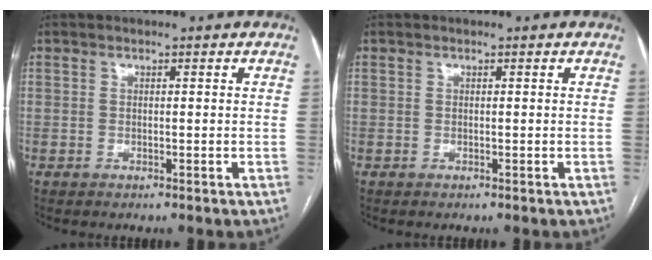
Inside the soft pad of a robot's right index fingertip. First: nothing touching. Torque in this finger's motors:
{"motor_torque": [0.00, 0.00, 0.00, 0.00]}